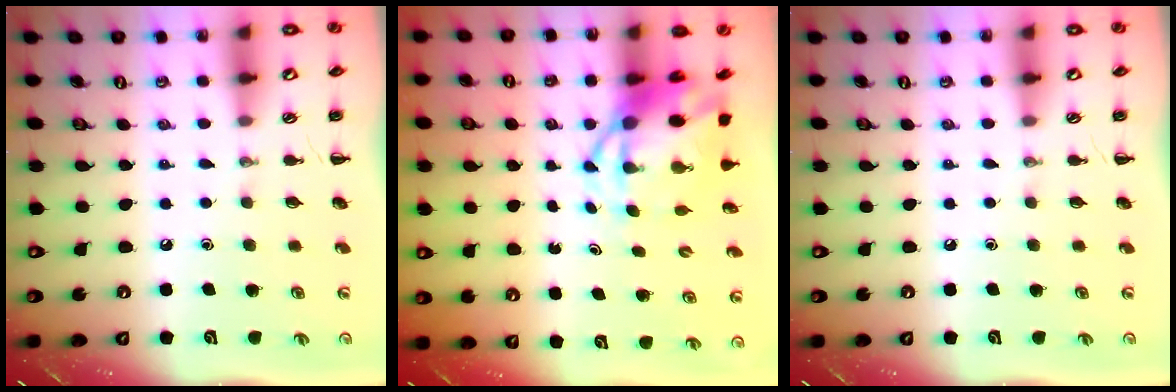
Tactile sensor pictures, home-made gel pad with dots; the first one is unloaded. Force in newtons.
{"total": 7.8, "press": 7.5, "slide": 2.1}
{"total": 0.0}